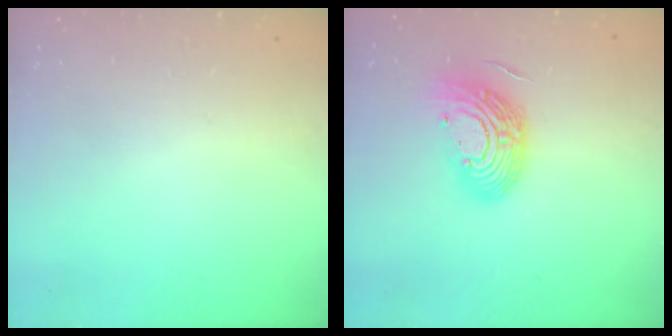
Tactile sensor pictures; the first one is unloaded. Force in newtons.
{"total": 15.4, "press": 15.3, "slide": 1.4}